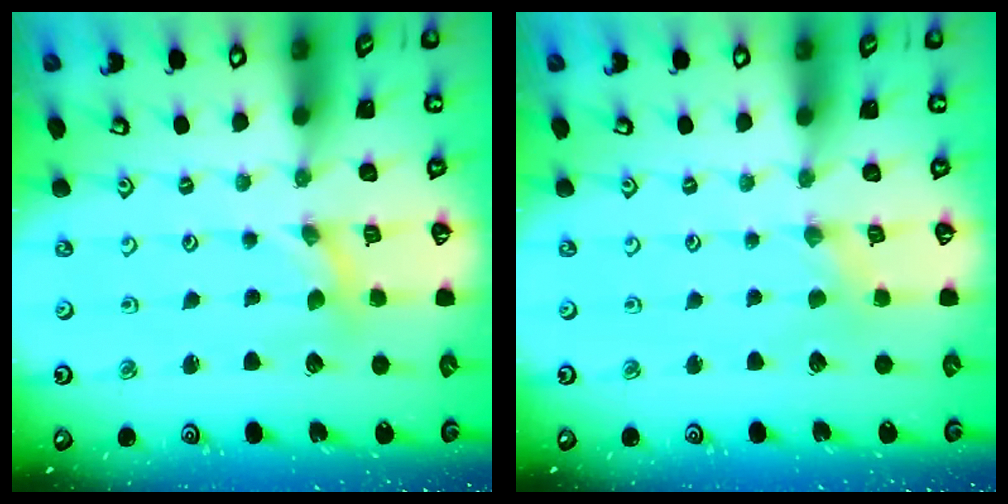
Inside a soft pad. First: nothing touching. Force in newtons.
{"total": 0.0}